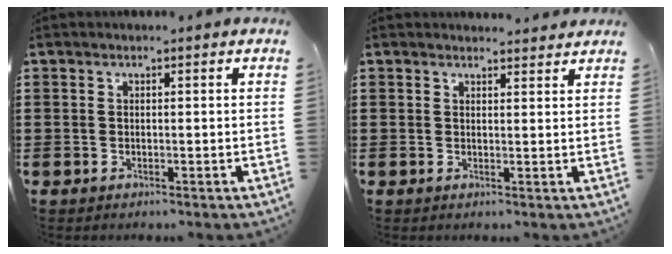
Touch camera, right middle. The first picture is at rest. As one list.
[{"total": 1.5, "force": [1.5, 0.2, 0.0], "torque": [0.005, -0.002, 0.027]}]